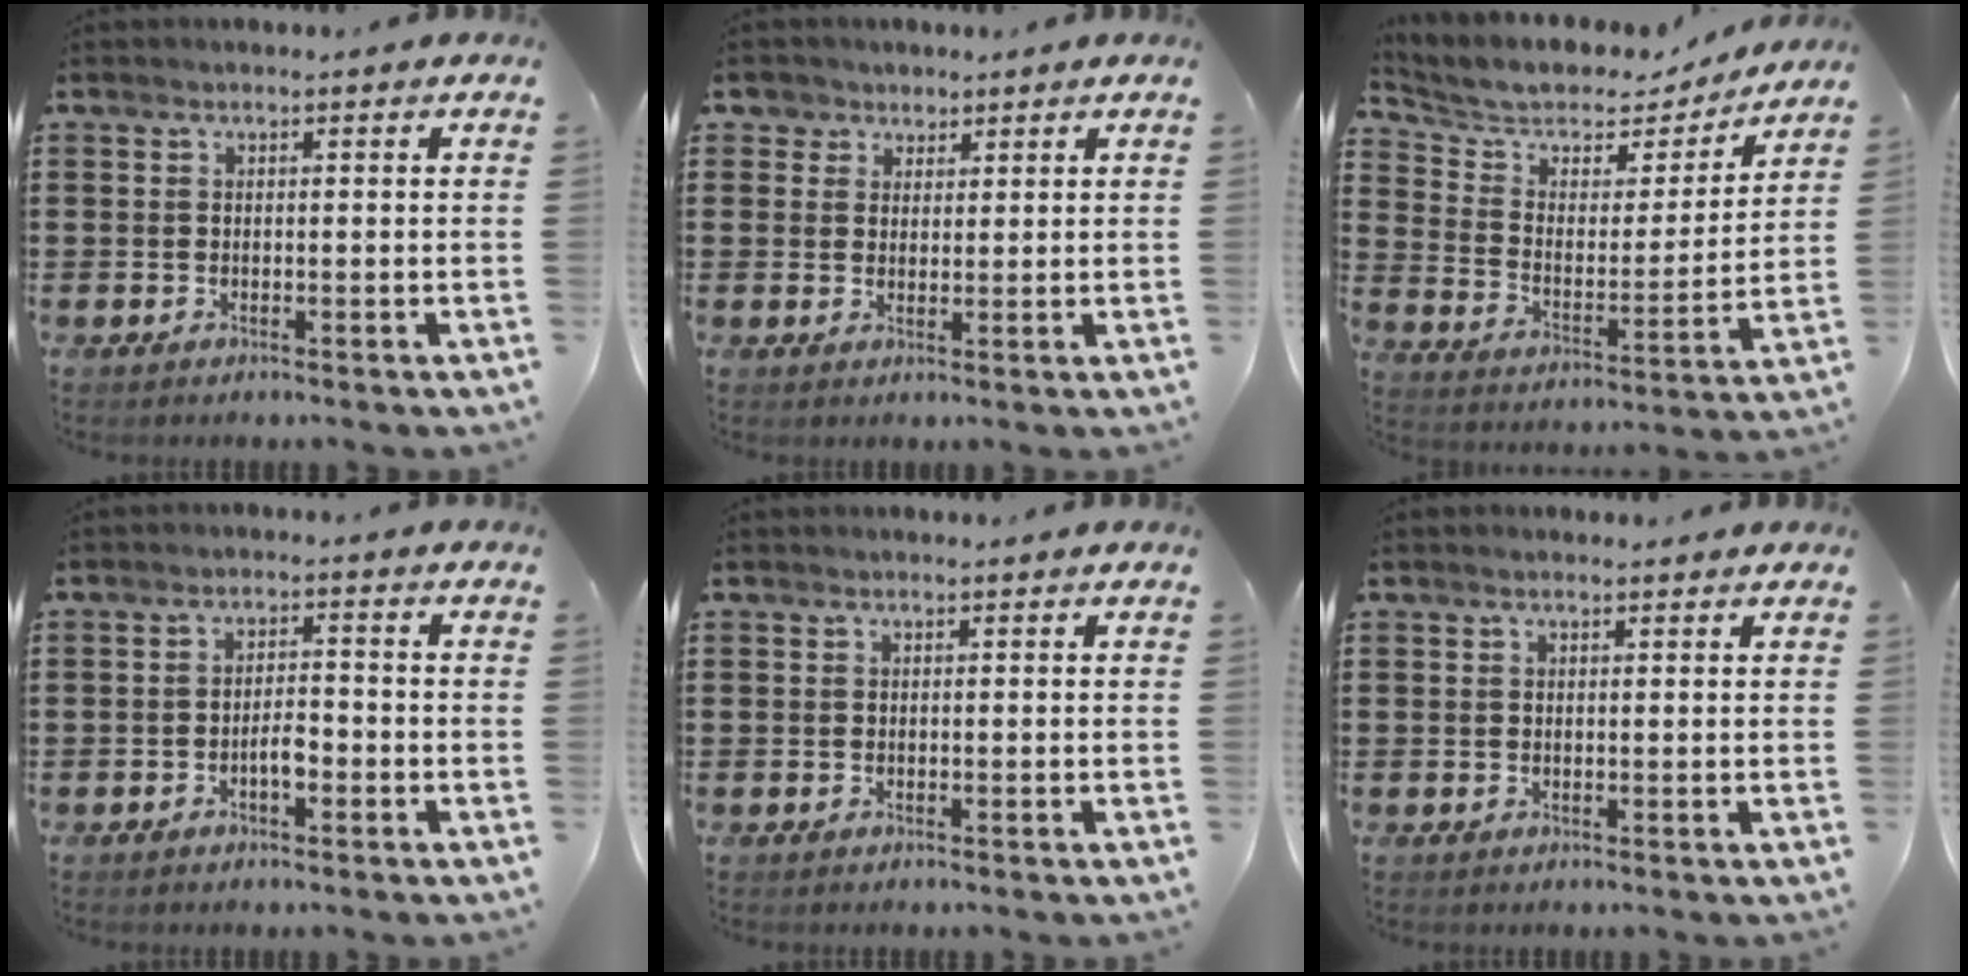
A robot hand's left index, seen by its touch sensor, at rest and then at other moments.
{"total": 2.9, "force": [1.8, 2.2, -0.1], "torque": [-0.013, 0.011, 0.032]}
{"total": 5.5, "force": [4.7, 2.7, 1.2], "torque": [-0.059, -0.033, 0.076]}
{"total": 3.1, "force": [-1.4, 1.1, 2.6], "torque": [-0.047, 0.008, -0.027]}
{"total": 0.0}
{"total": 0.7, "force": [0.4, 0.0, 0.6], "torque": [-0.012, 0.001, 0.008]}